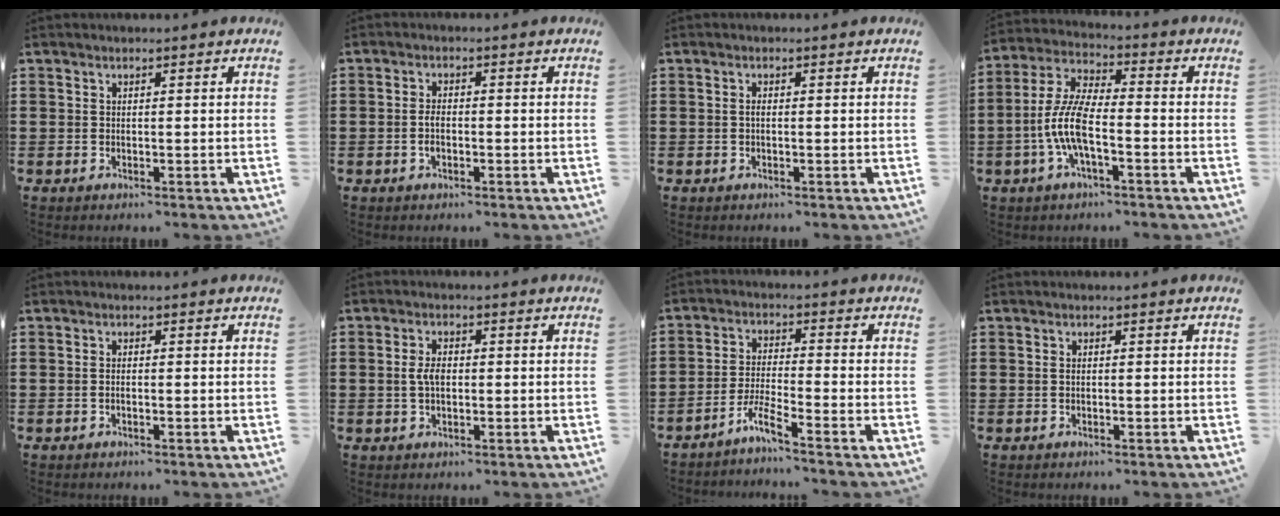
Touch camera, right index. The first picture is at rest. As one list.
[{"total": 2.1, "force": [-0.5, 0.9, 1.8], "torque": [-0.044, -0.004, -0.011]}, {"total": 0.7, "force": [-0.1, 0.2, 0.7], "torque": [-0.016, -0.003, -0.002]}, {"total": 8.3, "force": [-2.5, 2.7, 7.4], "torque": [-0.182, -0.014, -0.056]}, {"total": 0.7, "force": [-0.3, 0.2, 0.6], "torque": [-0.013, -0.005, -0.003]}, {"total": 3.2, "force": [0.1, 1.6, 2.8], "torque": [-0.064, 0.001, -0.002]}, {"total": 4.2, "force": [-3.8, -0.3, 1.9], "torque": [-0.051, -0.006, -0.078]}, {"total": 0.6, "force": [-0.1, 0.2, 0.6], "torque": [-0.014, -0.004, 0.000]}]